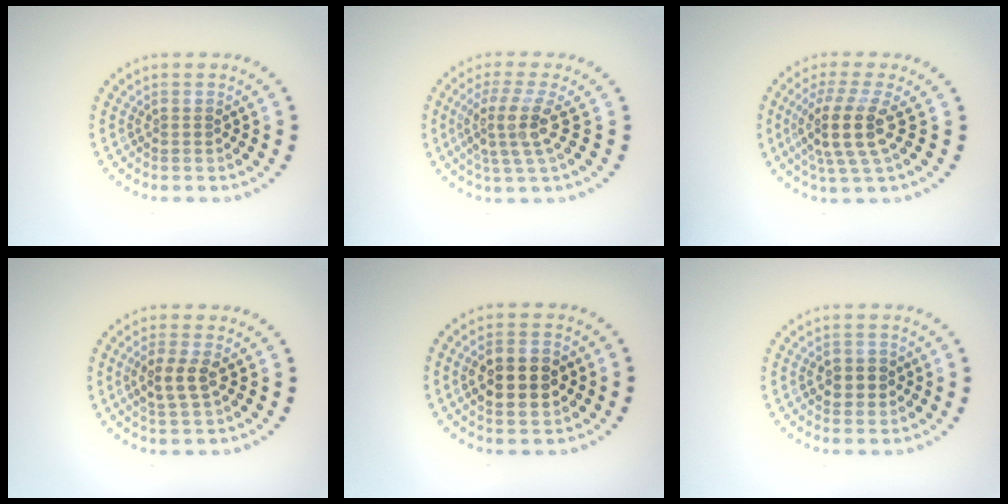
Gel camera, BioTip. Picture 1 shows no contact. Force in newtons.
{"total": 3.8, "press": 2.7, "slide": 2.6}
{"total": 4.3, "press": 3.4, "slide": 2.6}
{"total": 2.7, "press": 2.6, "slide": 0.7}
{"total": 4.9, "press": 4.8, "slide": 0.4}
{"total": 2.3, "press": 2.2, "slide": 0.6}